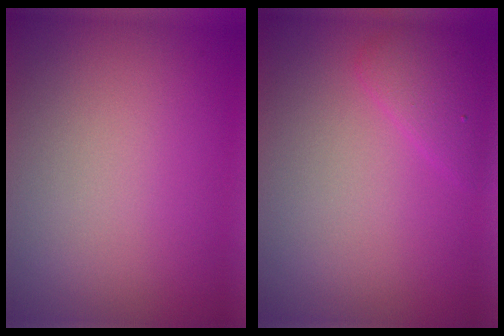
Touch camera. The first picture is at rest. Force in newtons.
{"total": 1.8, "press": 1.8, "slide": 0.1}